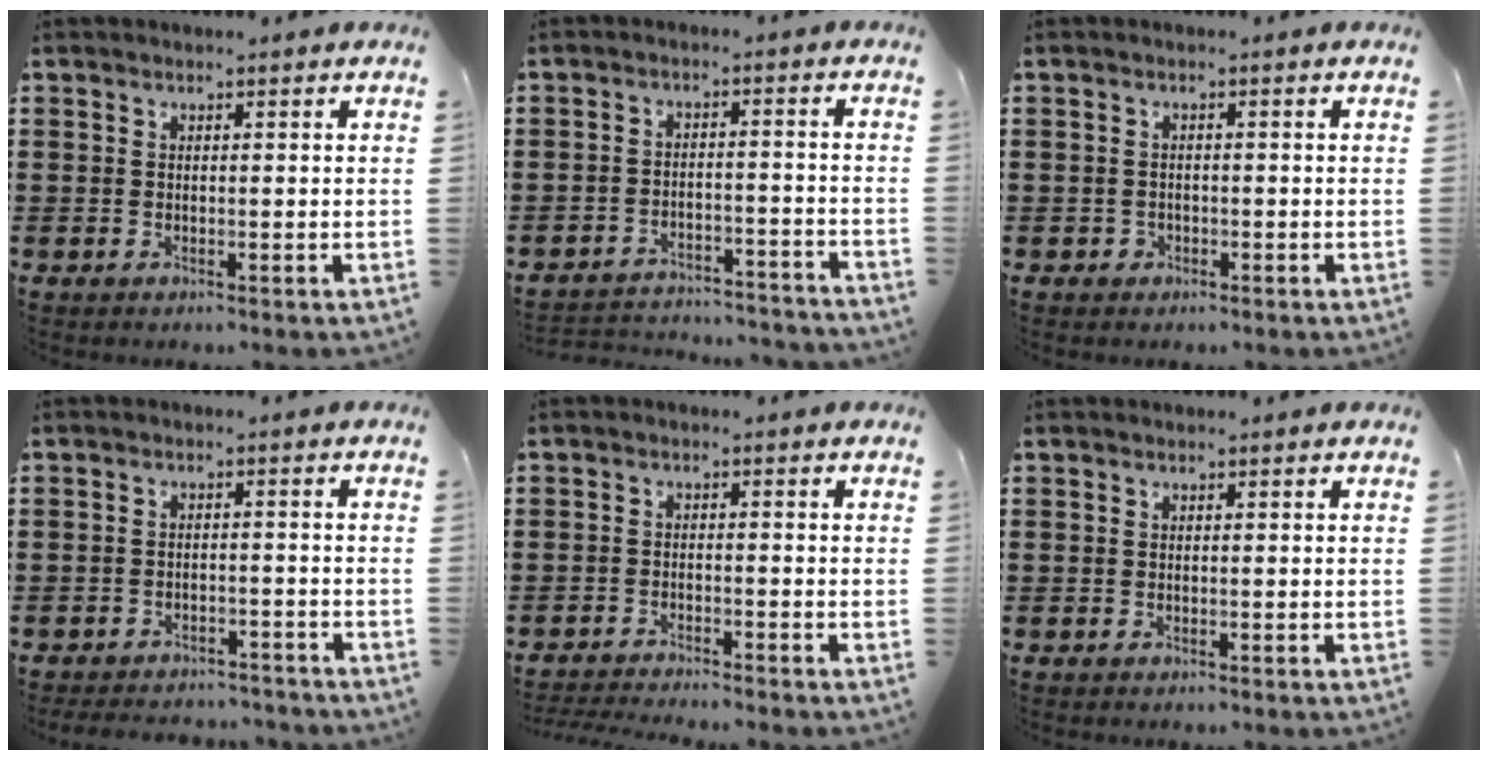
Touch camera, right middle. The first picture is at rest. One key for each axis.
{"total": 3.4, "fx": -3.4, "fy": 0.1, "fz": 0.4, "tx": -0.010, "ty": 0.004, "tz": -0.073}
{"total": 0.7, "fx": -0.3, "fy": 0.7, "fz": 0.1, "tx": -0.005, "ty": 0.002, "tz": -0.009}
{"total": 2.8, "fx": -2.8, "fy": 0.3, "fz": -0.1, "tx": -0.005, "ty": 0.001, "tz": -0.060}
{"total": 2.2, "fx": -2.2, "fy": -0.2, "fz": 0.2, "tx": -0.005, "ty": -0.002, "tz": -0.046}
{"total": 0.0}